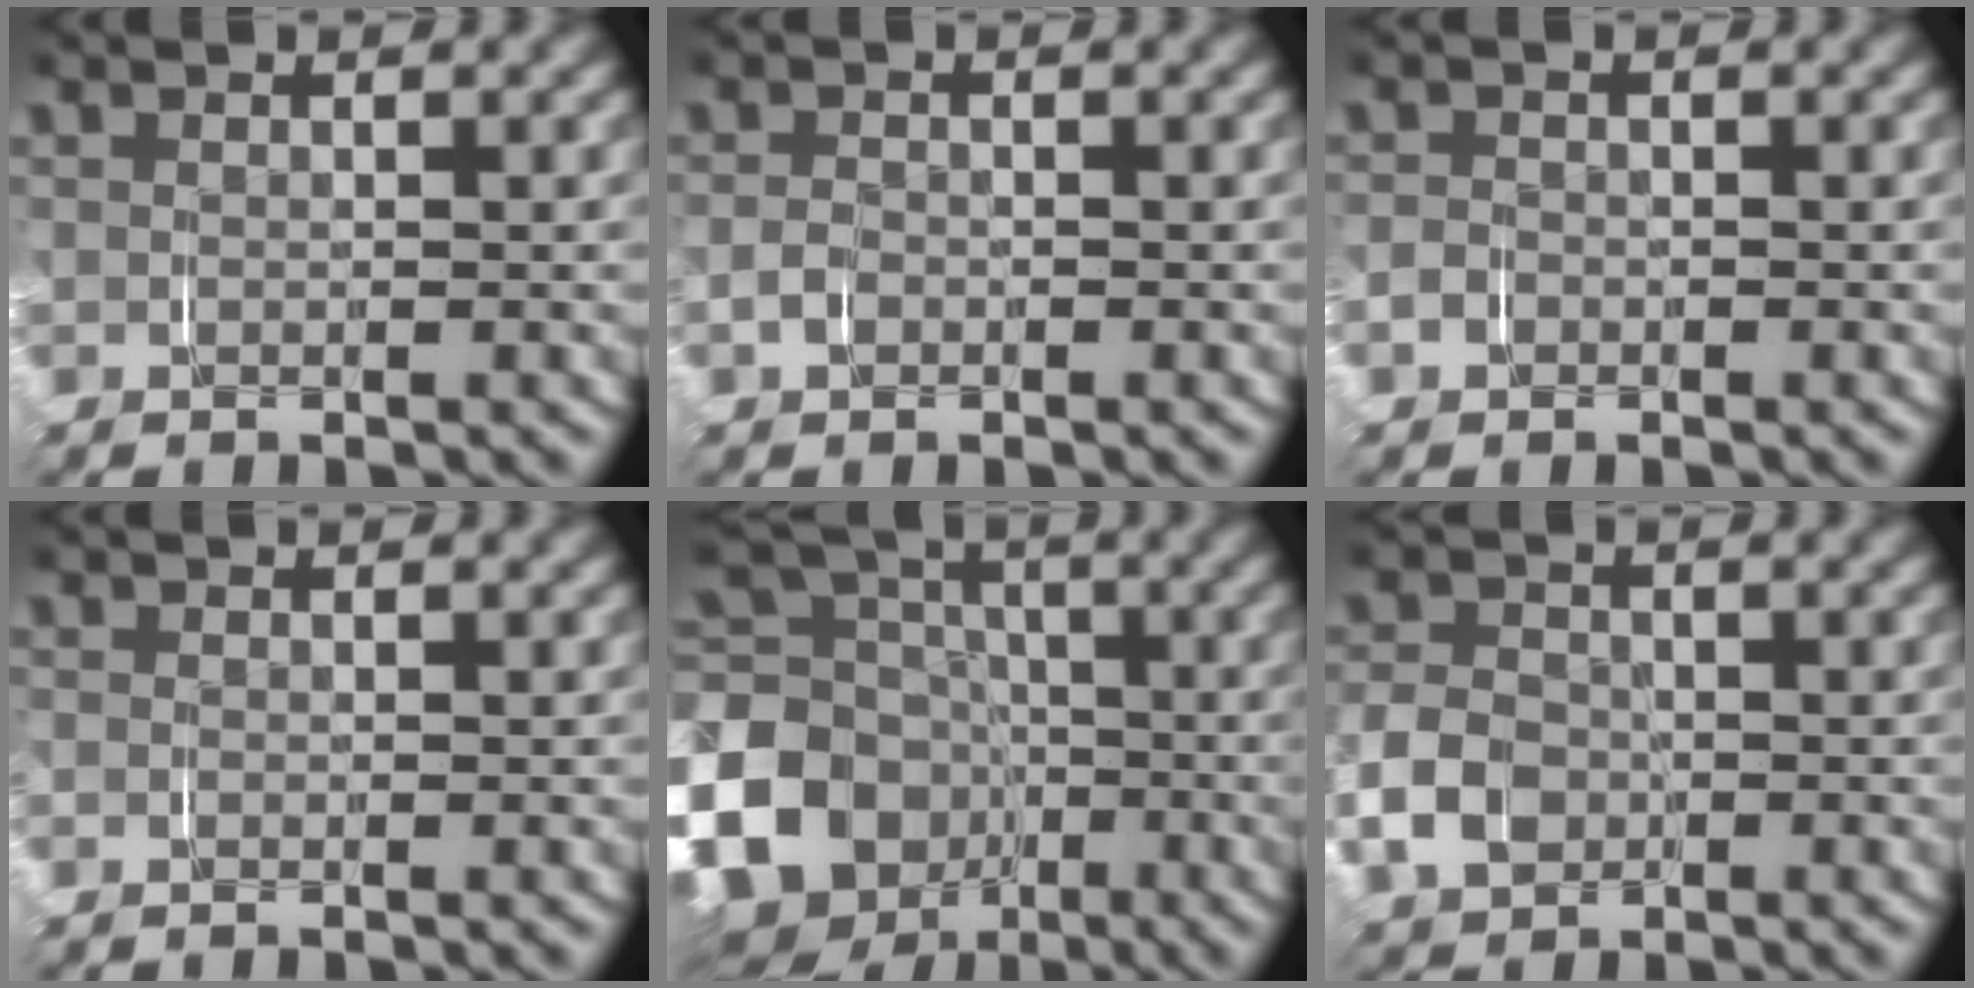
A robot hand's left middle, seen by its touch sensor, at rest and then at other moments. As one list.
[{"total": 1.1, "force": [-0.9, 0.6, 0.2], "torque": [-0.013, -0.006, -0.014]}, {"total": 1.2, "force": [-0.9, 0.8, 0.0], "torque": [-0.007, -0.003, -0.019]}, {"total": 0.6, "force": [-0.5, 0.1, -0.3], "torque": [0.003, -0.003, -0.011]}, {"total": 12.6, "force": [-4.8, 10.8, 4.5], "torque": [-0.096, -0.051, -0.085]}, {"total": 3.1, "force": [-1.4, 2.4, 1.4], "torque": [-0.036, -0.009, -0.023]}]